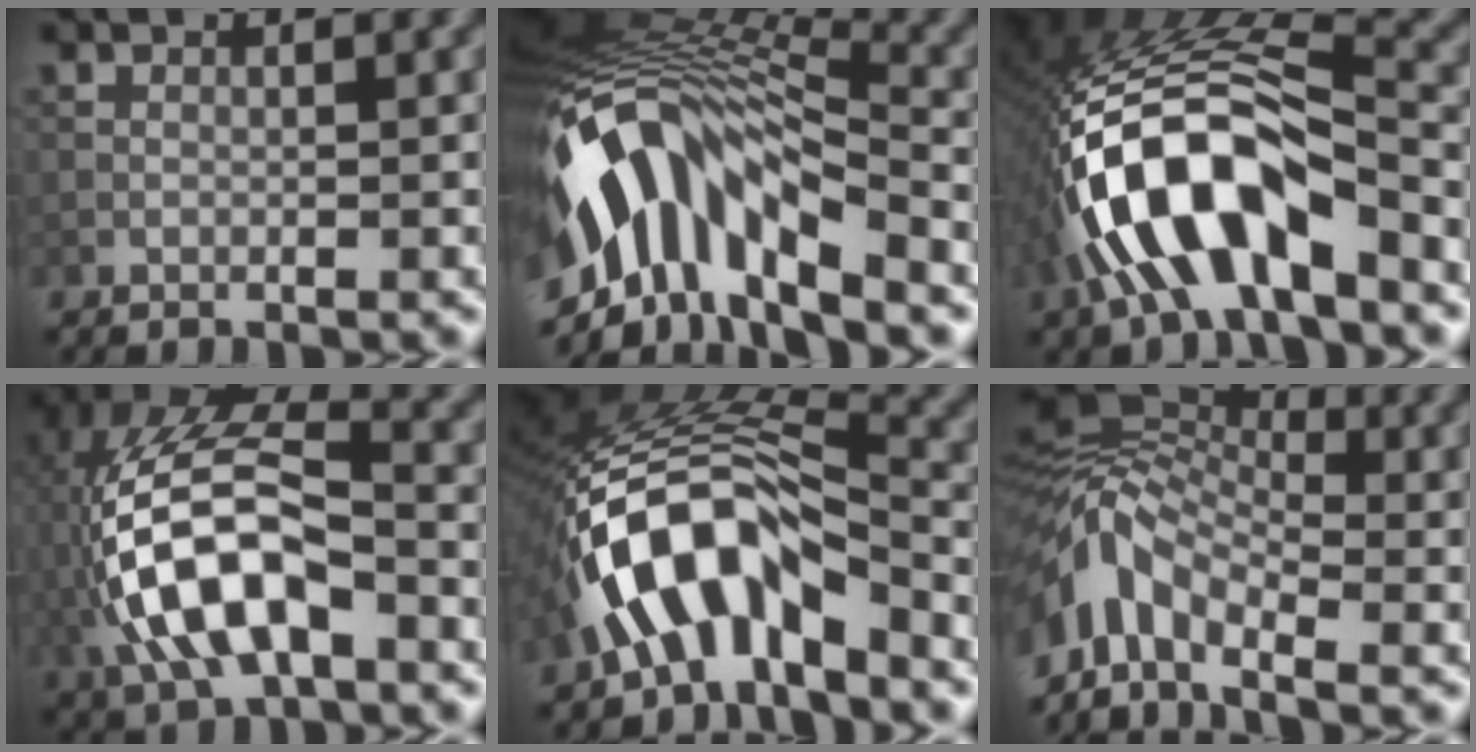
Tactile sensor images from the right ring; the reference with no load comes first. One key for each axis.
{"total": 12.2, "fx": -5.1, "fy": 5.2, "fz": 9.7, "tx": -0.174, "ty": 0.015, "tz": -0.085}
{"total": 12.0, "fx": -4.6, "fy": 4.9, "fz": 10.0, "tx": -0.199, "ty": 0.015, "tz": -0.082}
{"total": 11.9, "fx": -3.1, "fy": 5.9, "fz": 9.9, "tx": -0.211, "ty": 0.009, "tz": -0.061}
{"total": 9.3, "fx": -4.7, "fy": 4.0, "fz": 7.0, "tx": -0.131, "ty": 0.012, "tz": -0.083}
{"total": 8.5, "fx": -3.5, "fy": 4.7, "fz": 6.1, "tx": -0.112, "ty": 0.012, "tz": -0.082}